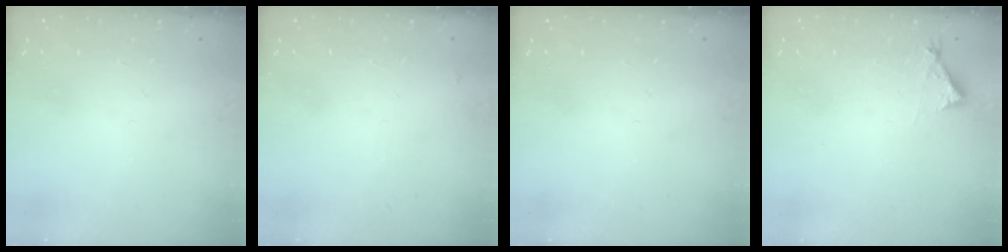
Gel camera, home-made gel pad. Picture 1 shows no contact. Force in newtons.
{"total": 2.8, "press": 2.8, "slide": 0.4}
{"total": 0.0}
{"total": 4.3, "press": 4.3, "slide": 0.5}